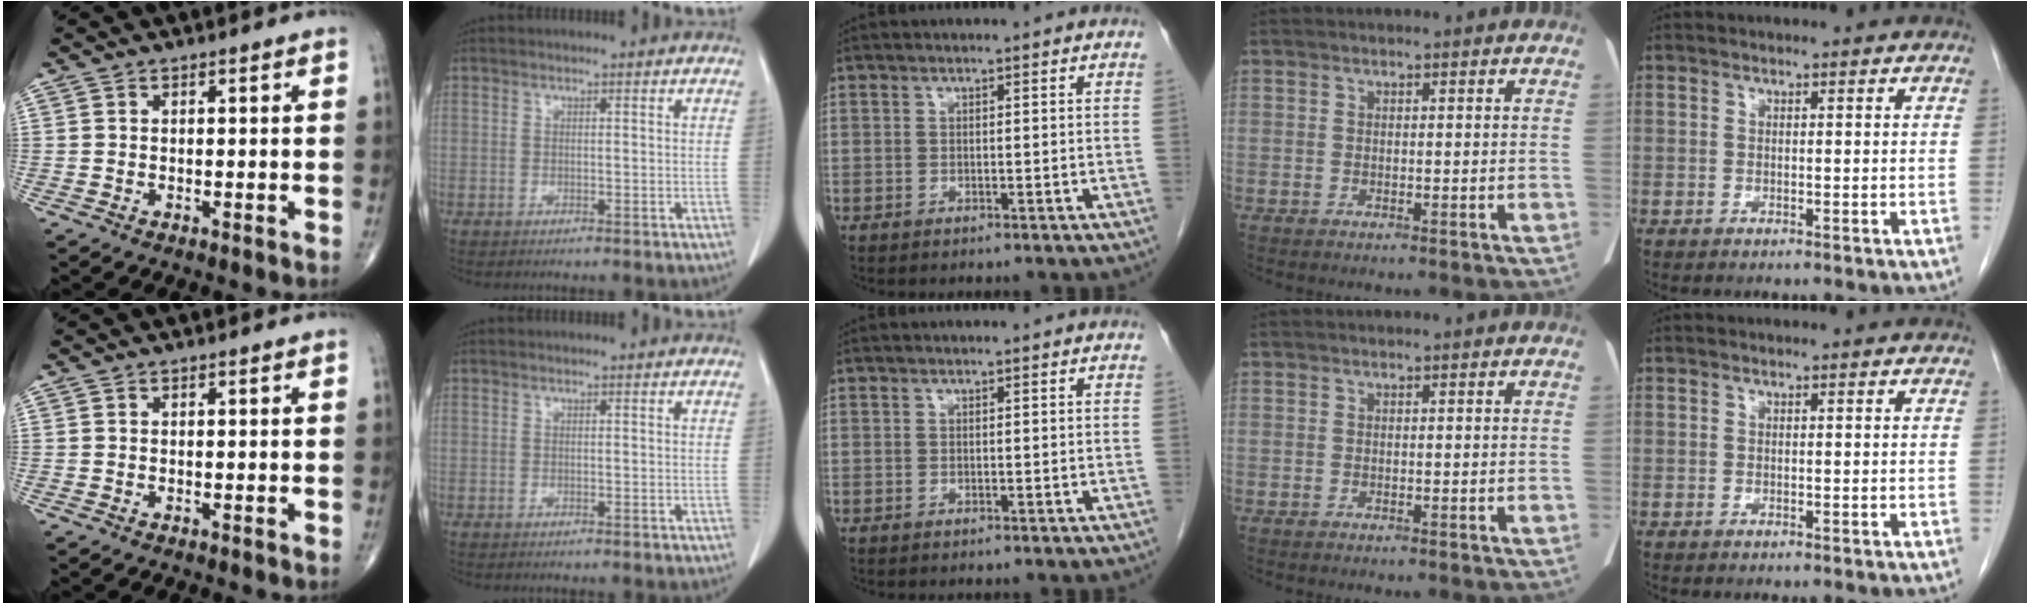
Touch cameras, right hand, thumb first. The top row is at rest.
{}